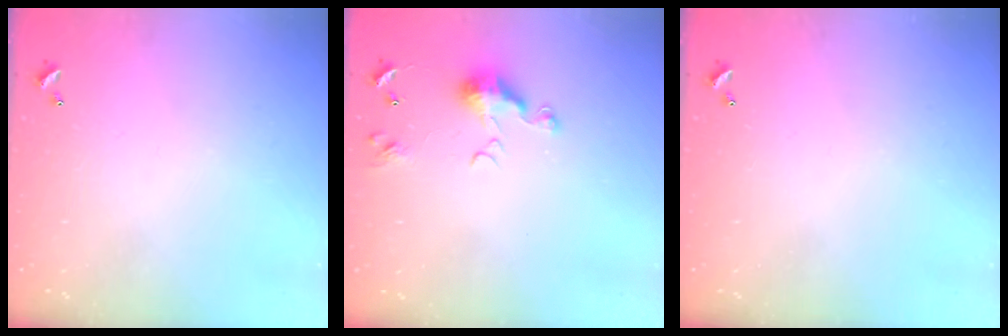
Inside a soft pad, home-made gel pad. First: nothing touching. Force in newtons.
{"total": 6.6, "press": 6.5, "slide": 1.0}
{"total": 0.0}